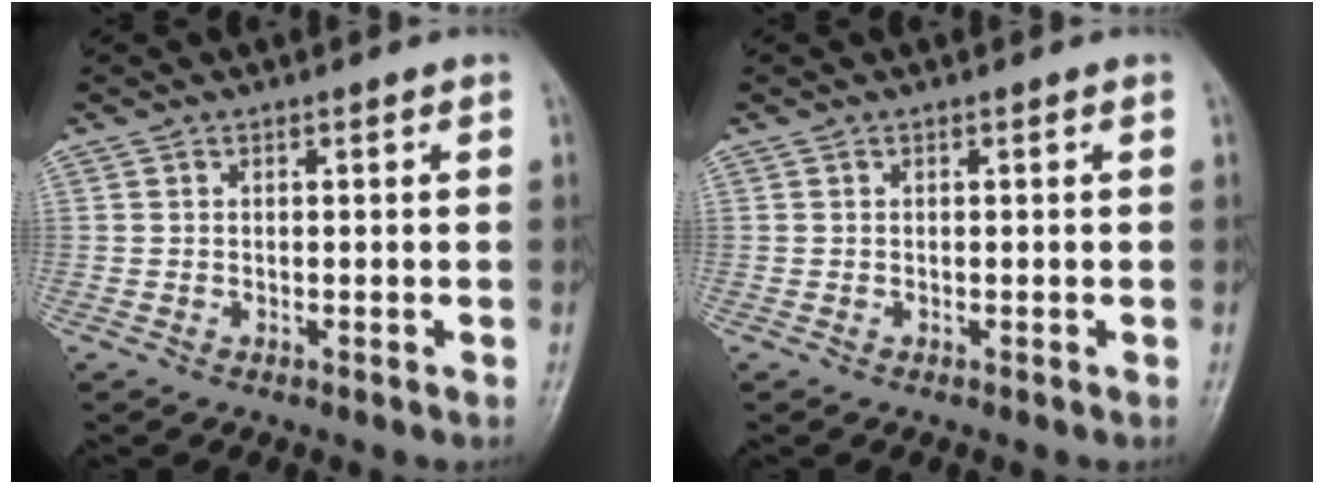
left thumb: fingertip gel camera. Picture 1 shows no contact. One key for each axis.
{"total": 0.0}